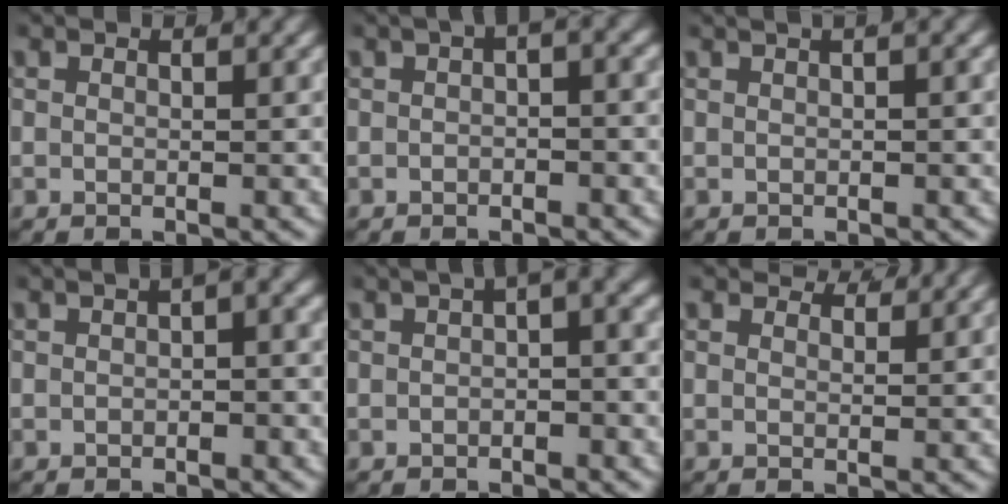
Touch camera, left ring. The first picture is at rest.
{"total": 1.4, "force": [0.1, 0.3, 1.4], "torque": [-0.016, 0.003, 0.005]}
{"total": 1.6, "force": [1.0, 0.2, 1.2], "torque": [-0.004, 0.017, 0.009]}
{"total": 1.6, "force": [0.1, 0.4, 1.5], "torque": [-0.015, 0.006, 0.002]}
{"total": 2.5, "force": [0.6, 0.7, 2.4], "torque": [-0.023, 0.009, 0.010]}
{"total": 2.2, "force": [2.2, 0.0, 0.4], "torque": [0.000, -0.005, 0.035]}